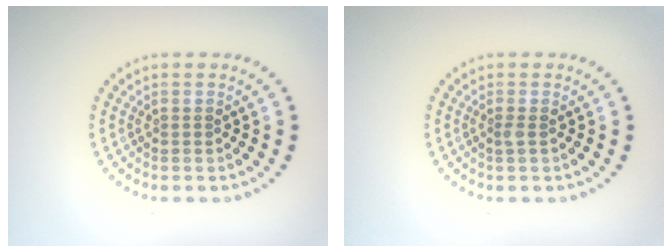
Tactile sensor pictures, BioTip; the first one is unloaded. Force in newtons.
{"total": 0.6, "press": 0.5, "slide": 0.3}